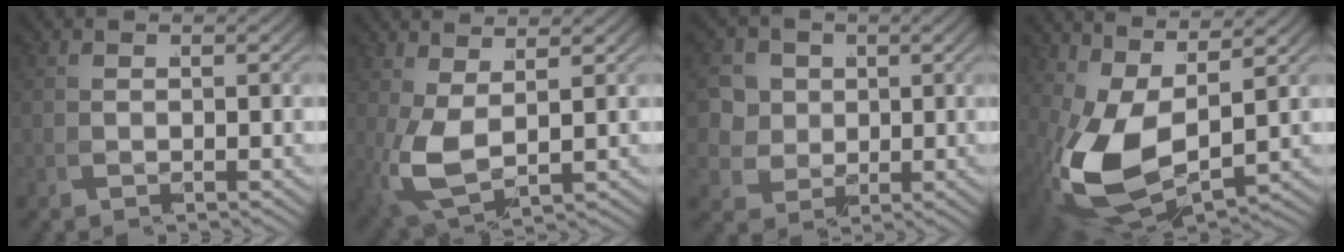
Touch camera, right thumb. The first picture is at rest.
{"total": 5.0, "force": [1.0, 2.5, 4.2], "torque": [-0.108, -0.025, 0.043]}
{"total": 7.0, "force": [0.8, 6.1, 3.2], "torque": [-0.091, -0.034, 0.030]}
{"total": 9.9, "force": [0.3, 5.7, 8.0], "torque": [-0.195, -0.052, 0.036]}